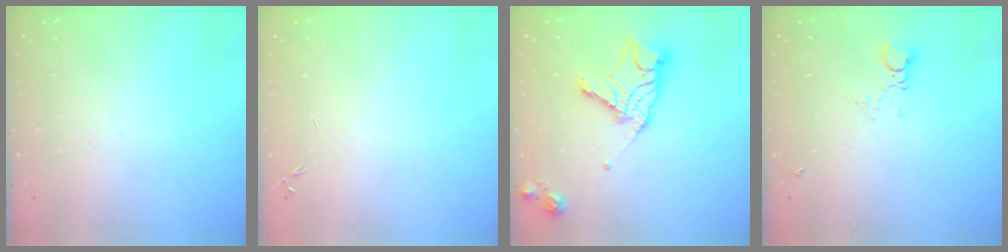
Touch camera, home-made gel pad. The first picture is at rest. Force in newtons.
{"total": 0.0}
{"total": 13.2, "press": 13.1, "slide": 1.1}
{"total": 2.4, "press": 2.4, "slide": 0.4}